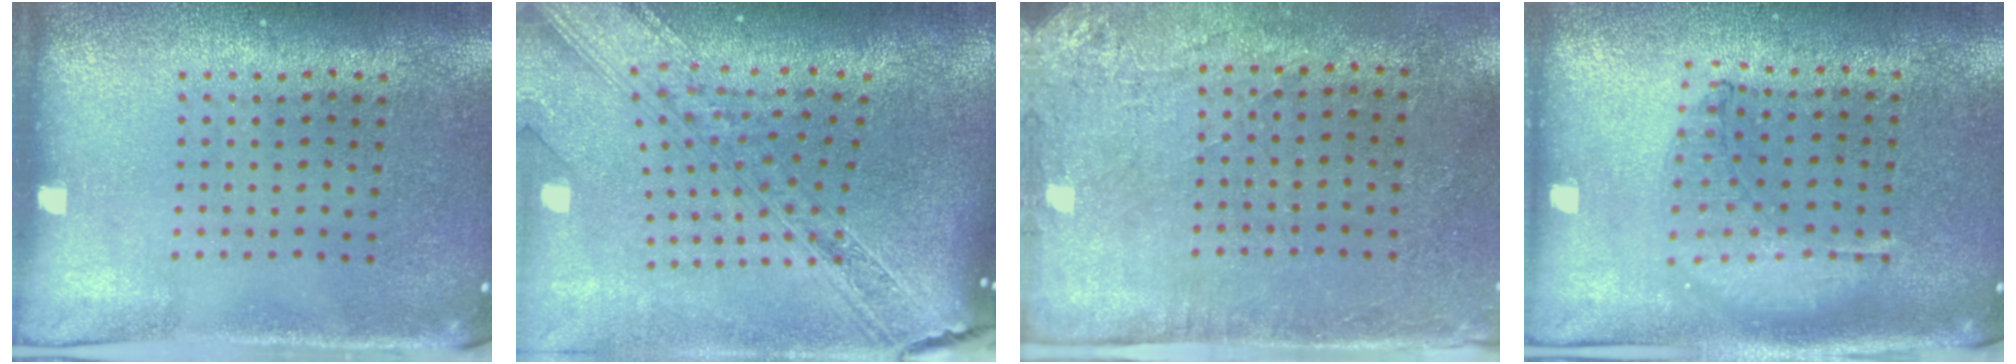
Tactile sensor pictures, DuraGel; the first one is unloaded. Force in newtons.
{"total": 3.5, "press": 2.6, "slide": 2.4}
{"total": 2.8, "press": 2.2, "slide": 1.6}
{"total": 0.9, "press": 0.9, "slide": 0.2}